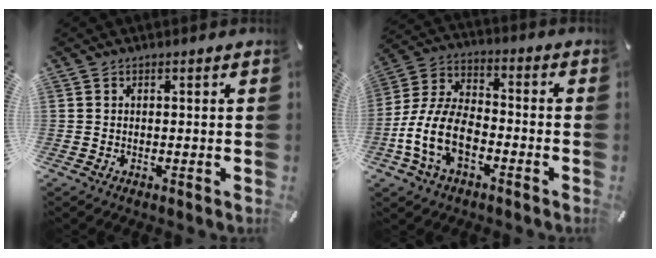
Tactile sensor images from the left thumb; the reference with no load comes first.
{"total": 13.3, "force": [-5.7, 7.7, 9.2], "torque": [-0.205, 0.016, -0.109]}